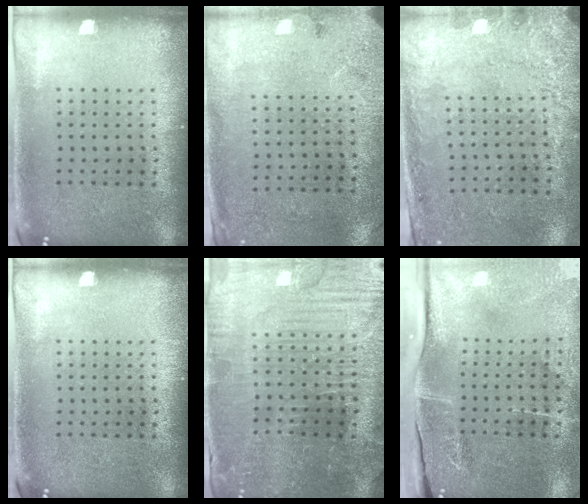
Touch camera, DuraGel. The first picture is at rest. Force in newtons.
{"total": 2.6, "press": 2.1, "slide": 1.6}
{"total": 2.7, "press": 2.0, "slide": 1.9}
{"total": 0.0}
{"total": 3.6, "press": 3.6, "slide": 0.4}
{"total": 4.9, "press": 3.9, "slide": 3.0}